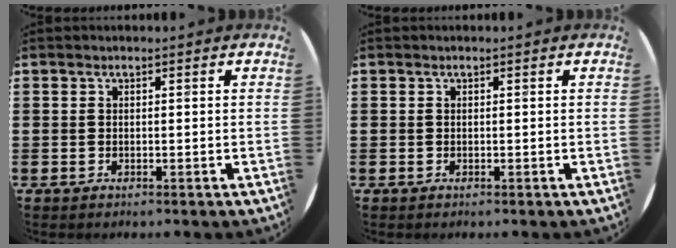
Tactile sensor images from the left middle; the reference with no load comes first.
{"total": 0.0}